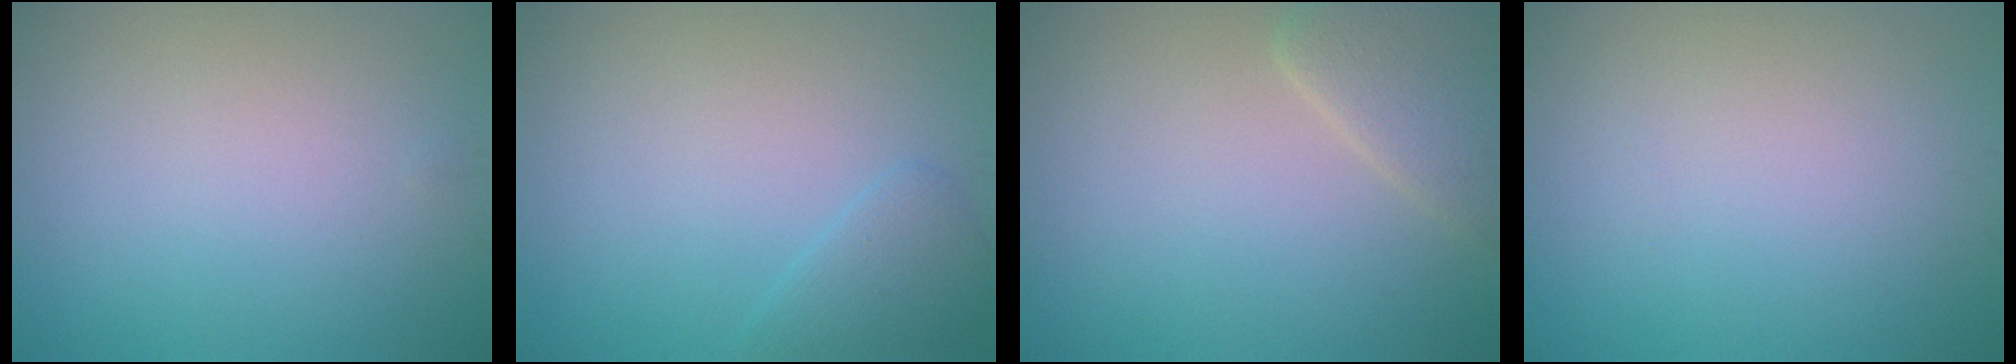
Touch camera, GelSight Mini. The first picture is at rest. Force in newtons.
{"total": 1.8, "press": 1.8, "slide": 0.1}
{"total": 3.0, "press": 3.0, "slide": 0.3}
{"total": 0.0}